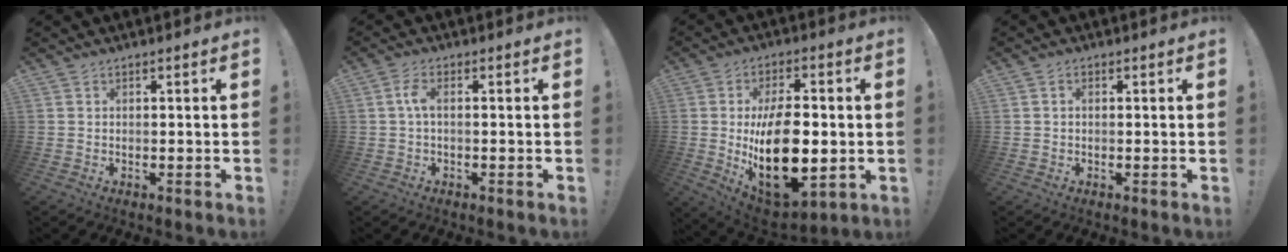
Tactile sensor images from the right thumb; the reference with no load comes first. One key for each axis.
{"total": 3.8, "fx": 0.1, "fy": 1.1, "fz": 3.7, "tx": -0.075, "ty": 0.001, "tz": -0.001}
{"total": 22.5, "fx": -1.5, "fy": 12.0, "fz": 19.1, "tx": -0.332, "ty": -0.015, "tz": -0.014}
{"total": 1.0, "fx": 0.0, "fy": 0.7, "fz": 0.8, "tx": -0.020, "ty": 0.005, "tz": 0.000}